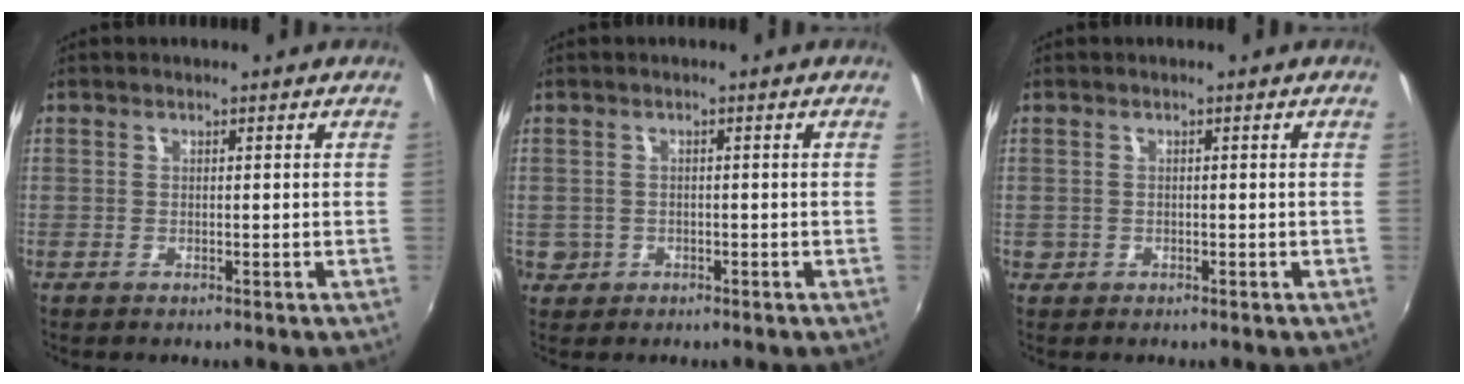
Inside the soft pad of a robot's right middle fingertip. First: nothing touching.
{"total": 3.6, "force": [-0.8, 3.3, 1.0], "torque": [-0.028, -0.003, -0.006]}
{"total": 1.3, "force": [-0.3, 1.3, 0.2], "torque": [-0.005, -0.004, -0.003]}